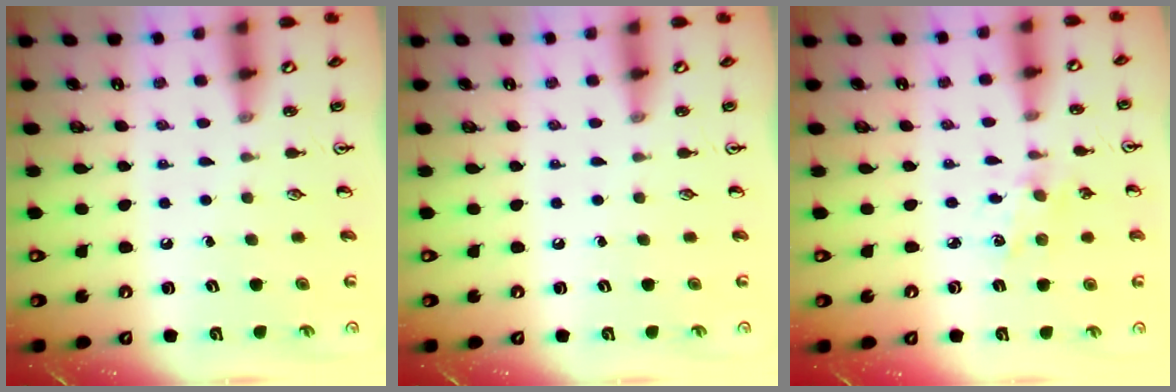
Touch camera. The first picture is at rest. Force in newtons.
{"total": 0.0}
{"total": 2.9, "press": 2.8, "slide": 0.4}